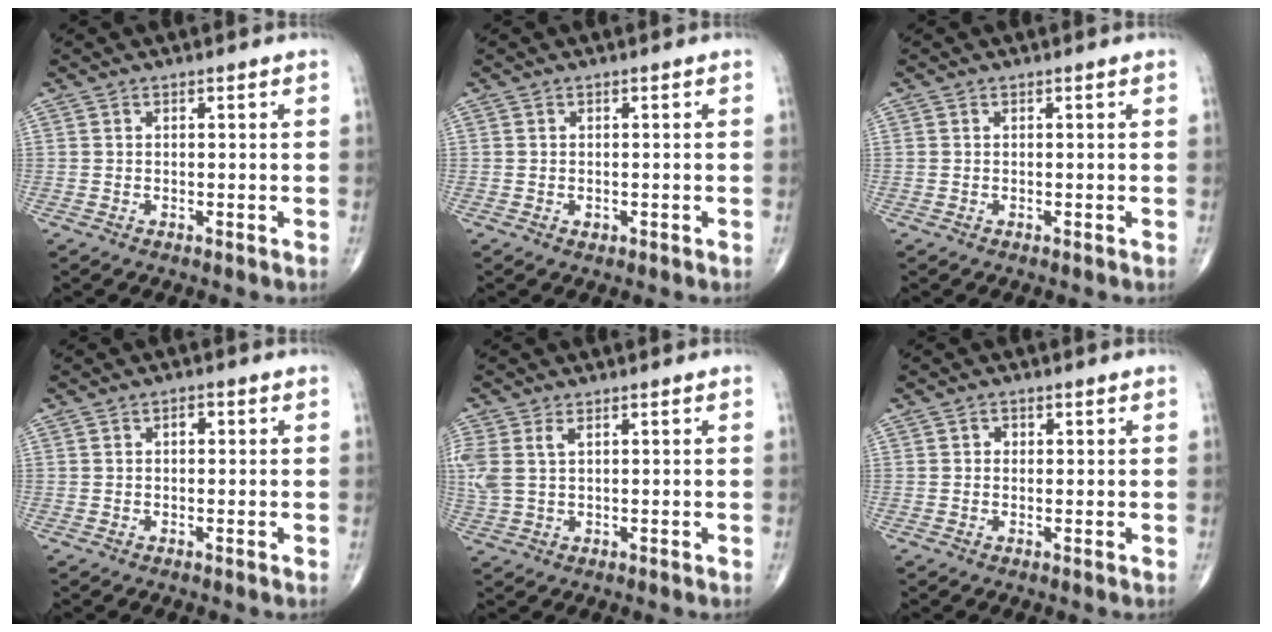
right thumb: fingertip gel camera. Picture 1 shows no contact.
{"total": 0.7, "force": [-0.2, 0.6, 0.4], "torque": [-0.003, 0.000, -0.002]}
{"total": 0.0}
{"total": 1.2, "force": [0.3, 0.8, 0.9], "torque": [-0.011, 0.004, 0.002]}
{"total": 6.2, "force": [1.9, 3.4, 4.8], "torque": [-0.140, 0.013, 0.047]}
{"total": 1.3, "force": [0.3, 1.1, 0.5], "torque": [0.001, 0.002, 0.002]}